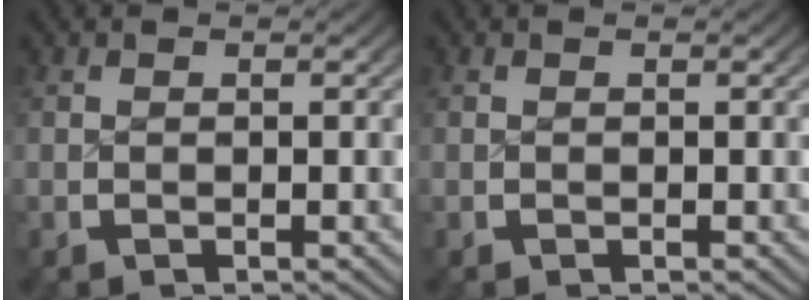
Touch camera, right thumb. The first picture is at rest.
{"total": 0.0}